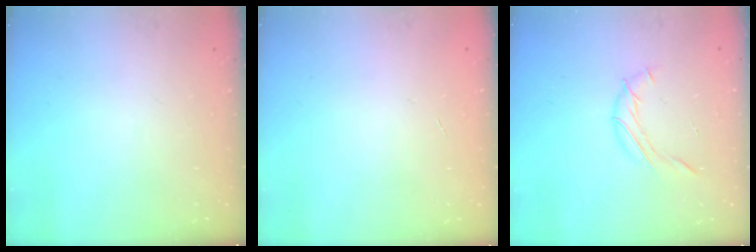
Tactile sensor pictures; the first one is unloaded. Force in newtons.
{"total": 0.0}
{"total": 9.6, "press": 9.4, "slide": 2.2}